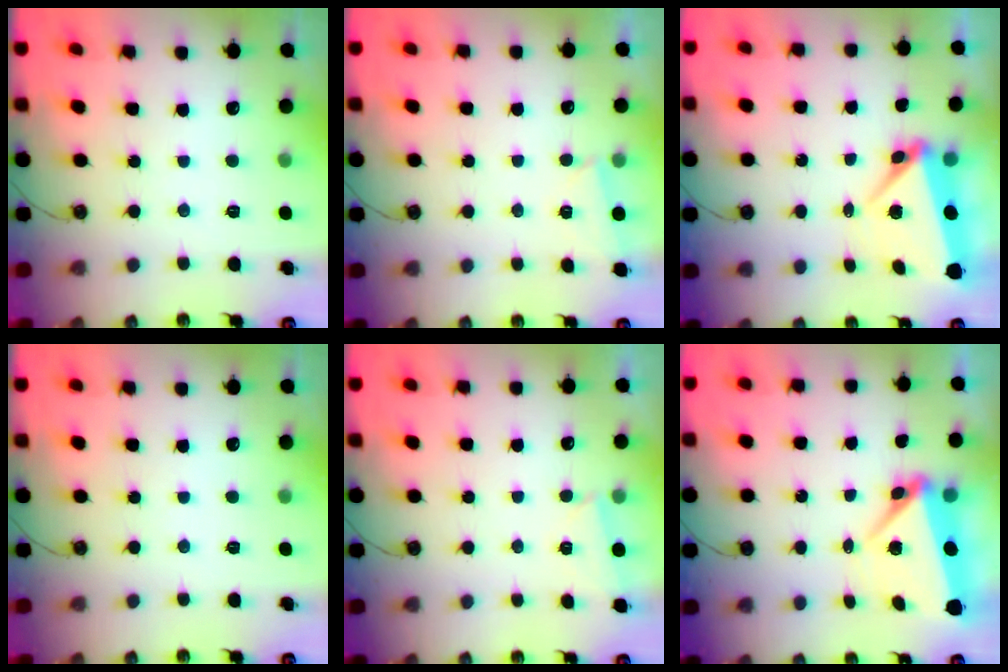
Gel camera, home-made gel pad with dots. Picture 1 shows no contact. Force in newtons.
{"total": 2.8, "press": 2.1, "slide": 1.8}
{"total": 5.7, "press": 5.5, "slide": 1.7}
{"total": 0.0}
{"total": 2.8, "press": 2.1, "slide": 1.8}
{"total": 6.5, "press": 6.3, "slide": 1.7}